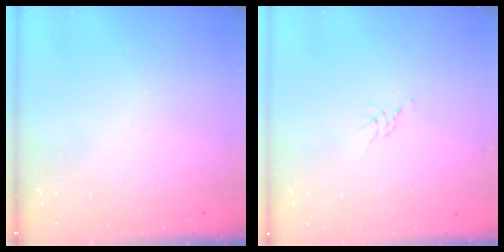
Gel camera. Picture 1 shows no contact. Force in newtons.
{"total": 1.4, "press": 1.4, "slide": 0.2}